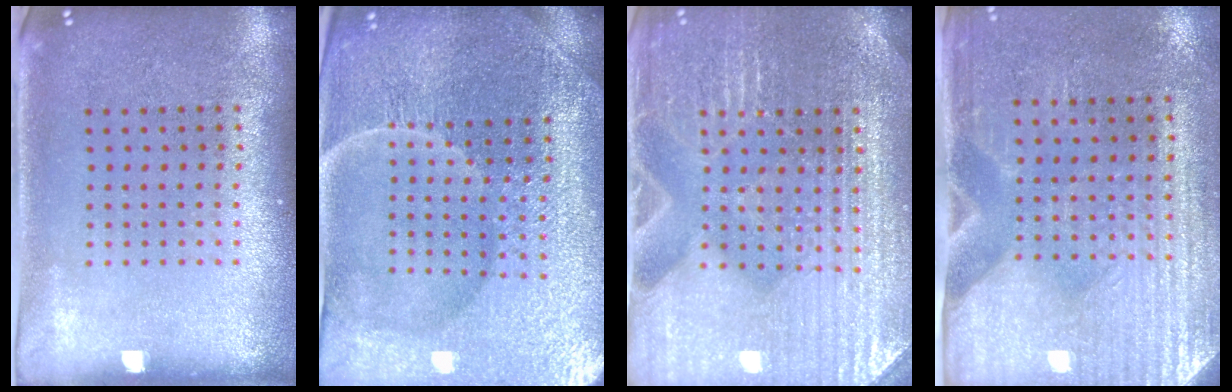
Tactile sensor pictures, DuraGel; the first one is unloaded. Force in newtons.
{"total": 5.5, "press": 5.1, "slide": 2.1}
{"total": 4.4, "press": 4.3, "slide": 1.2}
{"total": 3.0, "press": 2.7, "slide": 1.4}